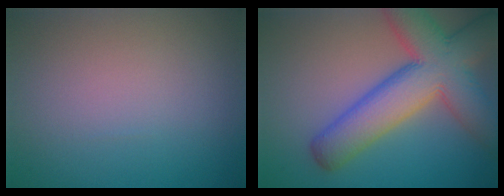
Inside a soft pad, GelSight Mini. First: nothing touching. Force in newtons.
{"total": 10.5, "press": 10.5, "slide": 0.4}